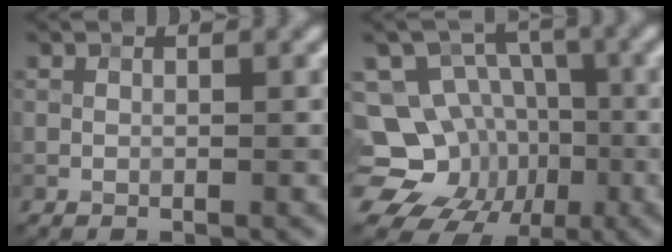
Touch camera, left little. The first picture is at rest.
{"total": 14.6, "force": [-5.1, 12.8, 4.7], "torque": [-0.103, -0.006, -0.090]}